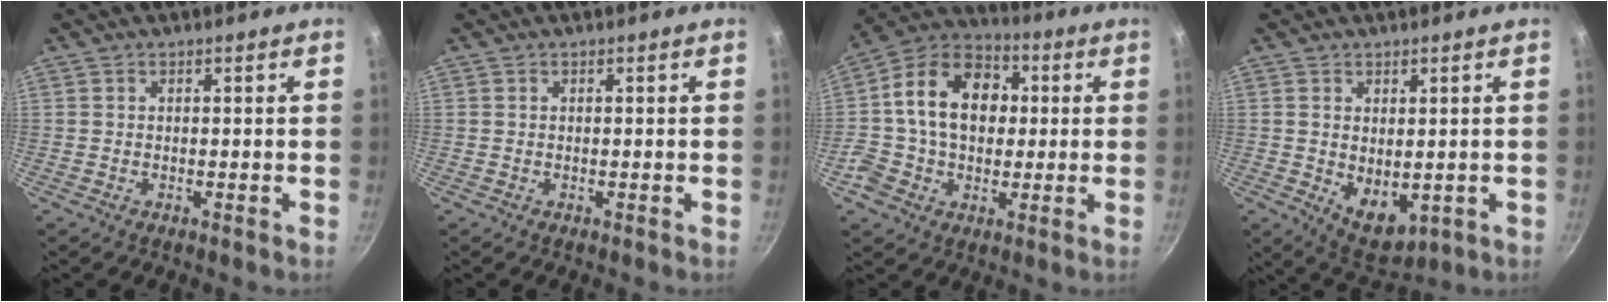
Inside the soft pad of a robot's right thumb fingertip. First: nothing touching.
{"total": 0.0}
{"total": 17.1, "force": [1.4, 13.0, 11.0], "torque": [-0.160, 0.029, 0.007]}
{"total": 7.4, "force": [-0.1, 4.8, 5.7], "torque": [-0.070, -0.019, 0.018]}